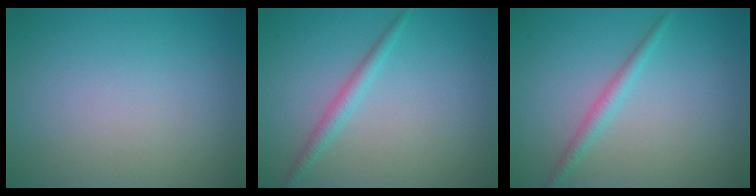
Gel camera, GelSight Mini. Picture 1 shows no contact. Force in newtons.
{"total": 1.7, "press": 1.7, "slide": 0.1}
{"total": 1.6, "press": 1.6, "slide": 0.1}